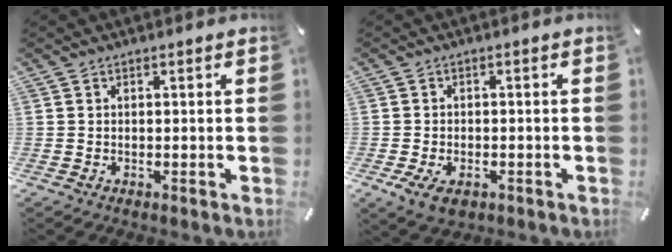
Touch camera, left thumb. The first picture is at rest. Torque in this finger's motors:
{"motor_torque": [0.81, 0.82, 0.60, 0.25, 0.04]}